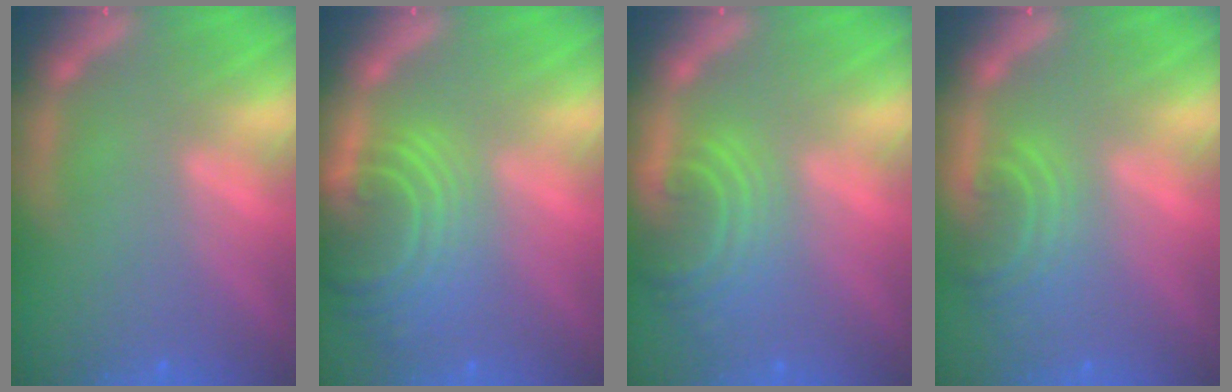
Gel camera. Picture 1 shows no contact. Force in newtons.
{"total": 8.5}
{"total": 5.5}
{"total": 4.0}